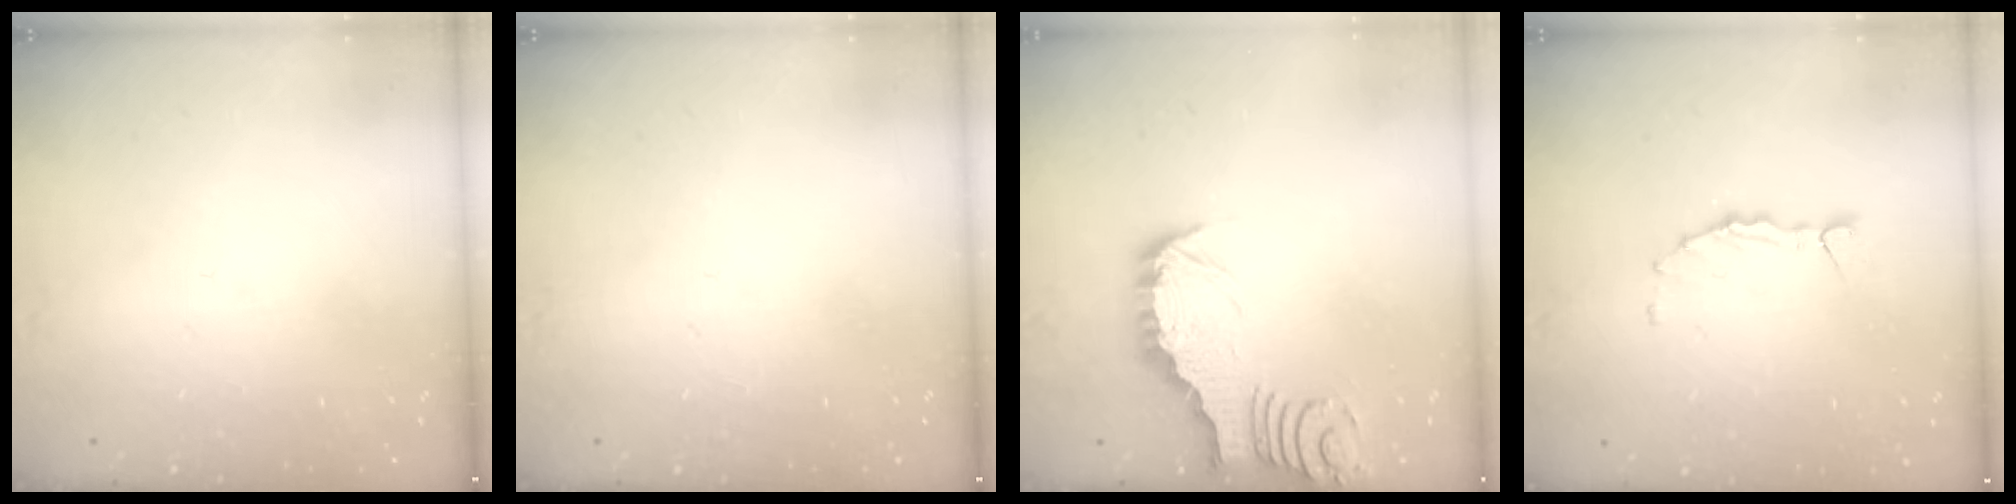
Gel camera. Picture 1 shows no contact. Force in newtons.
{"total": 0.0}
{"total": 3.1, "press": 3.0, "slide": 0.4}
{"total": 1.9, "press": 1.9, "slide": 0.3}